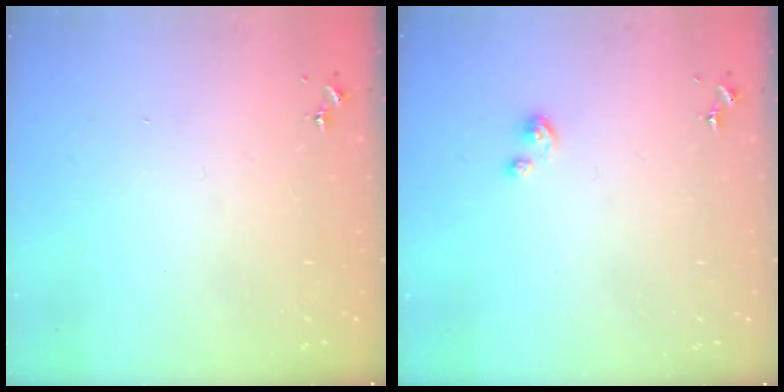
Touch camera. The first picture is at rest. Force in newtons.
{"total": 3.3, "press": 3.3, "slide": 0.3}